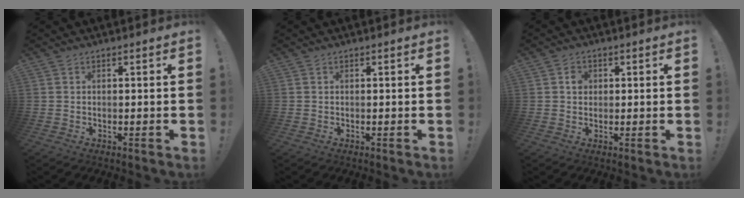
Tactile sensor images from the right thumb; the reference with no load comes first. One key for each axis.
{"total": 0.0}
{"total": 3.5, "fx": 0.6, "fy": 2.8, "fz": 1.9, "tx": -0.019, "ty": 0.001, "tz": 0.006}